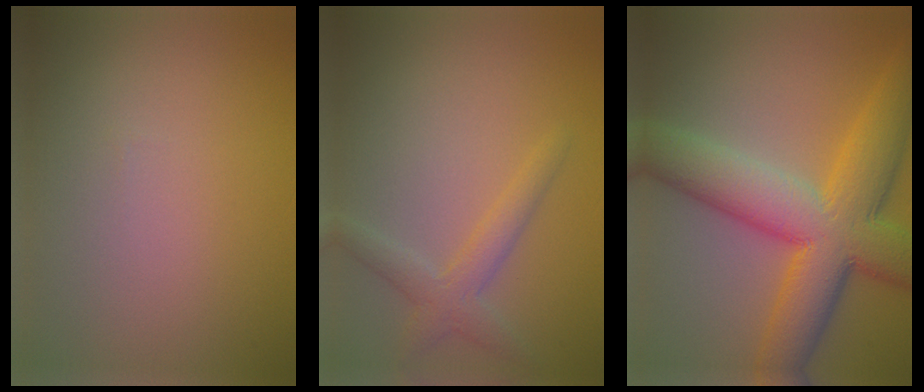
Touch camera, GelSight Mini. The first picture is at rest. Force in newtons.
{"total": 2.7, "press": 2.7, "slide": 0.1}
{"total": 11.5, "press": 11.5, "slide": 0.2}